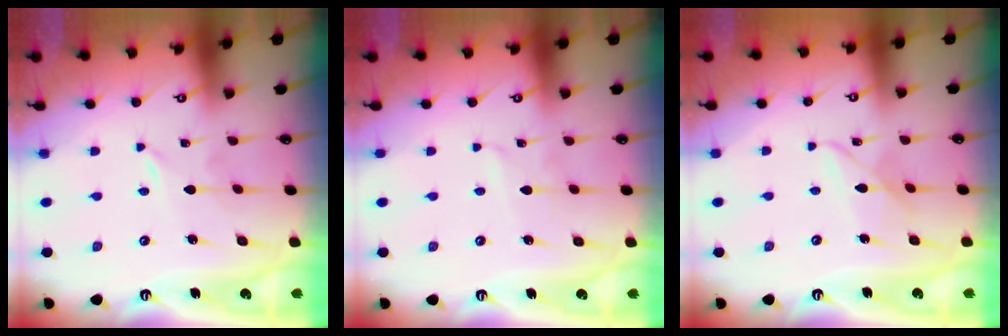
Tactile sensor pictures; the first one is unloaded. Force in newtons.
{"total": 0.9, "press": 0.9, "slide": 0.1}
{"total": 7.8, "press": 7.8, "slide": 0.4}